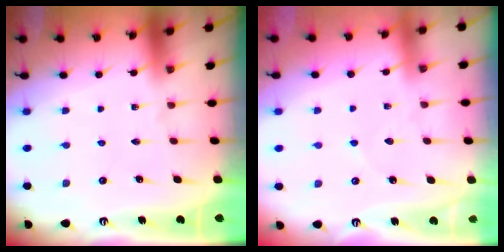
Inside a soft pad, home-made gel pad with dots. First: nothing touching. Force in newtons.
{"total": 2.0, "press": 2.0, "slide": 0.2}